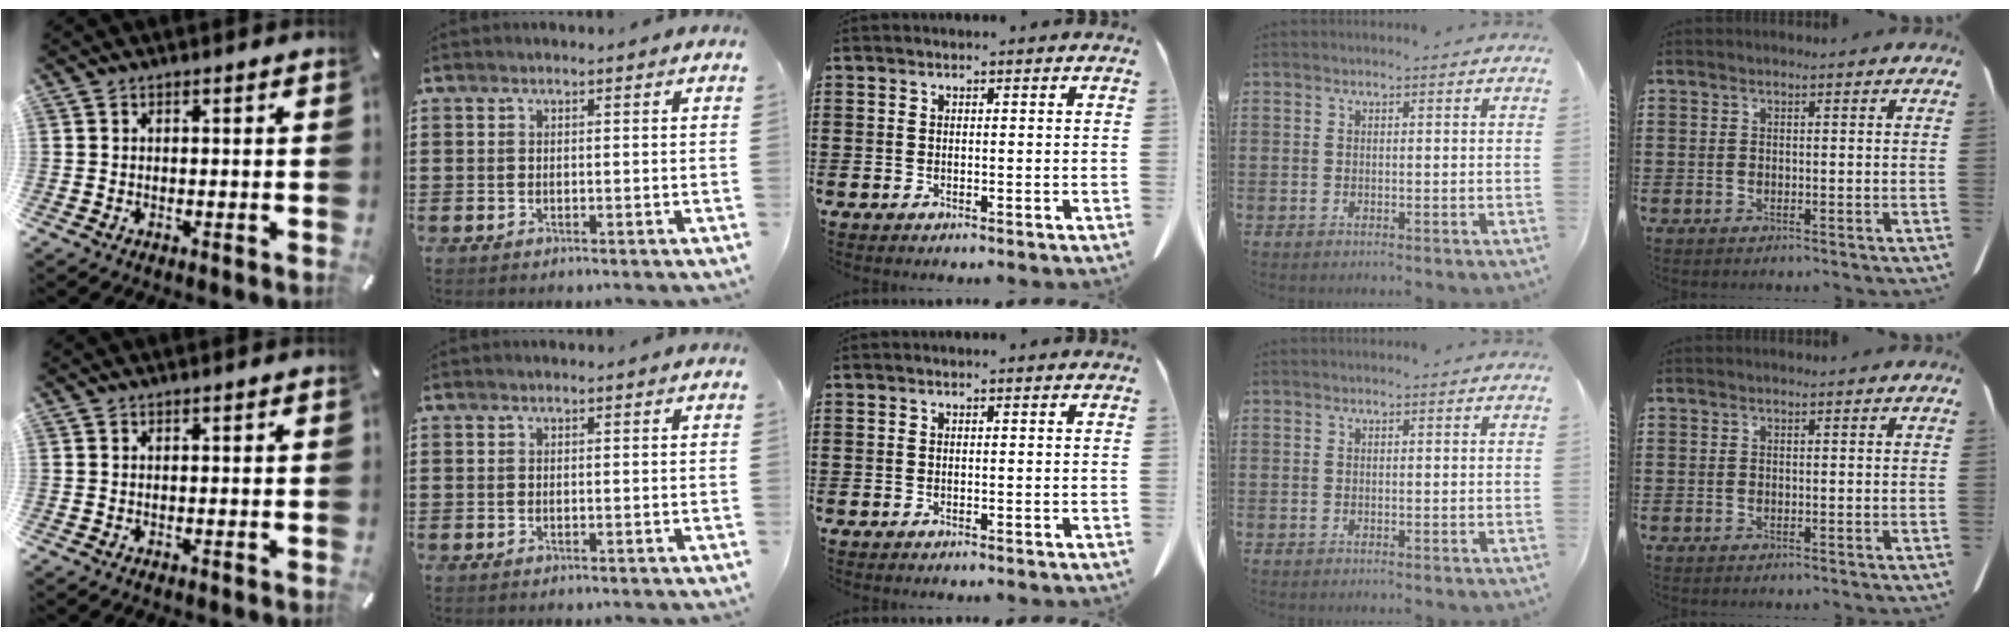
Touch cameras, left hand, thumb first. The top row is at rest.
{}